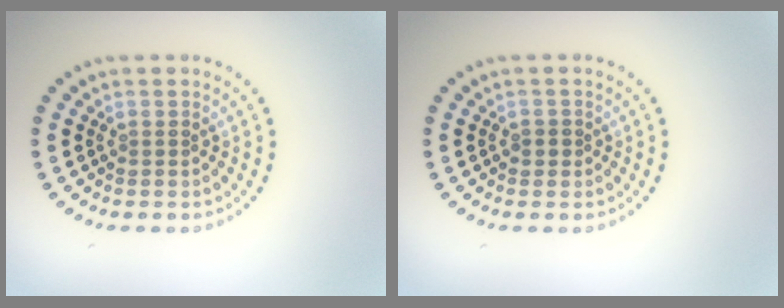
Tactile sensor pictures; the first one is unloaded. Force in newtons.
{"total": 0.9, "press": 0.9, "slide": 0.2}